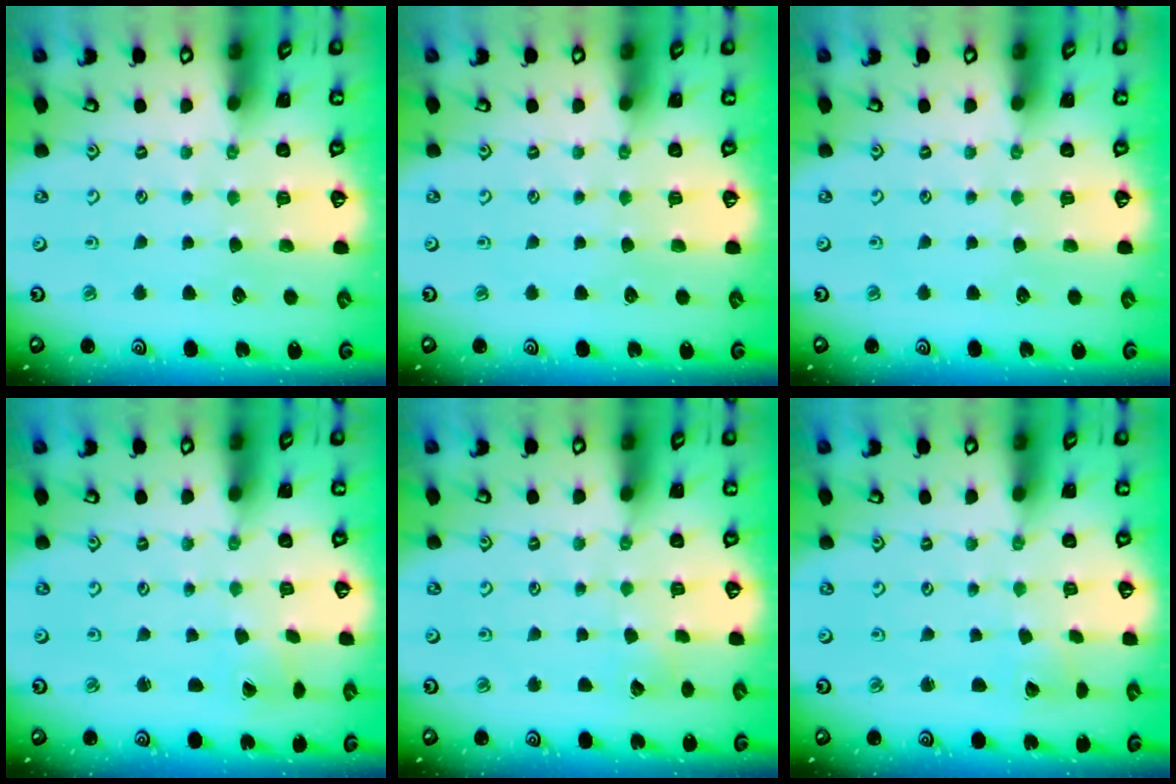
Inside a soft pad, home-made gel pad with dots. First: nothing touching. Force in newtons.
{"total": 0.0}
{"total": 0.0}
{"total": 1.0, "press": 1.0, "slide": 0.1}
{"total": 2.9, "press": 2.9, "slide": 0.3}
{"total": 2.3, "press": 2.3, "slide": 0.1}